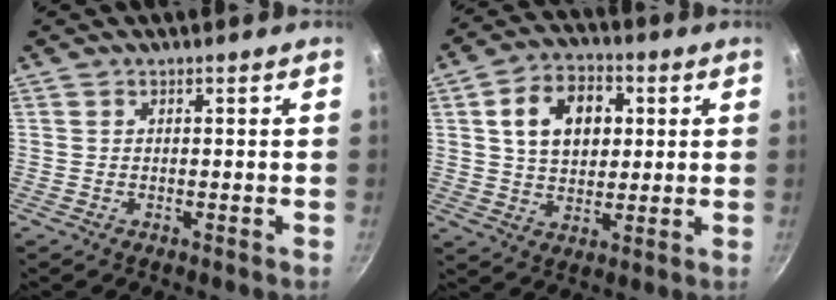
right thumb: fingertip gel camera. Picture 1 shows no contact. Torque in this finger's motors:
{"motor_torque": [-0.39, 0.81, 0.24, -0.05, 0.06]}